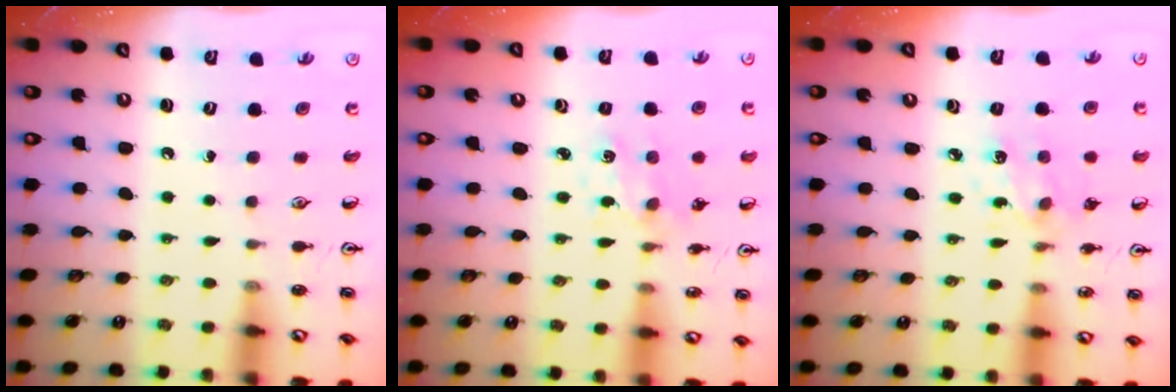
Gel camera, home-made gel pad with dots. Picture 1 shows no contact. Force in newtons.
{"total": 1.4, "press": 1.4, "slide": 0.3}
{"total": 3.8, "press": 3.5, "slide": 1.4}